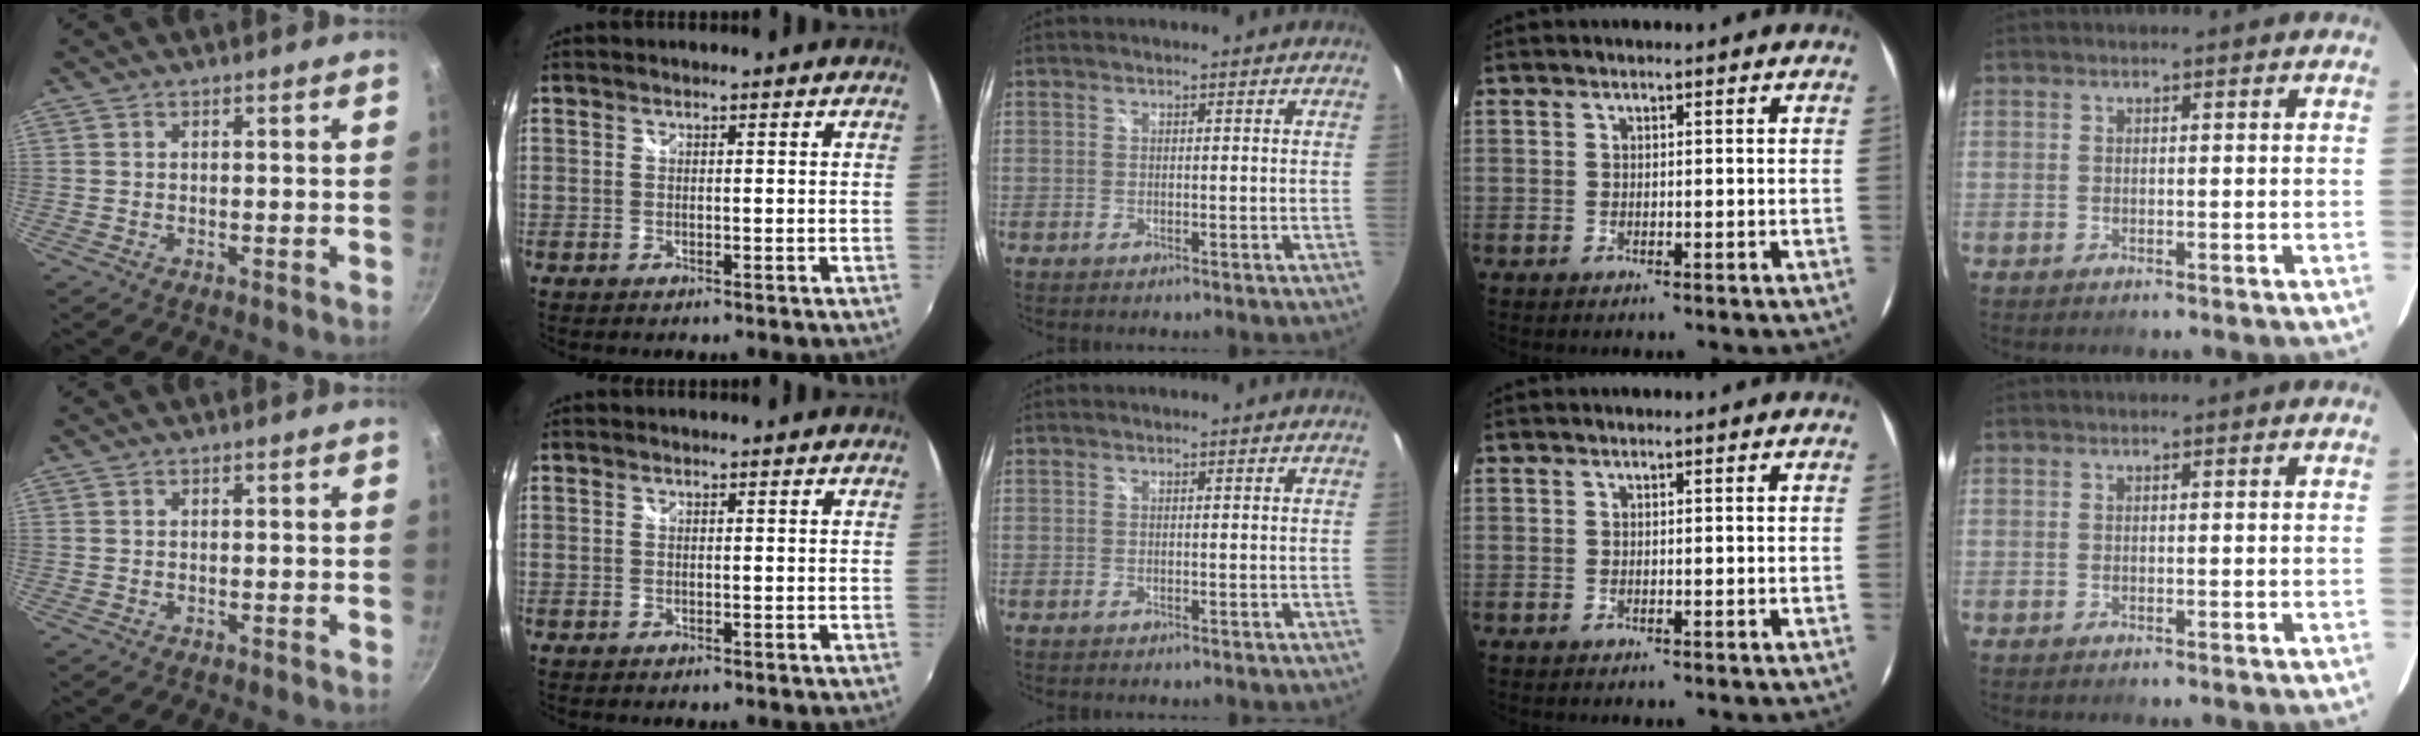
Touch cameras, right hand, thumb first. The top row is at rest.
{}